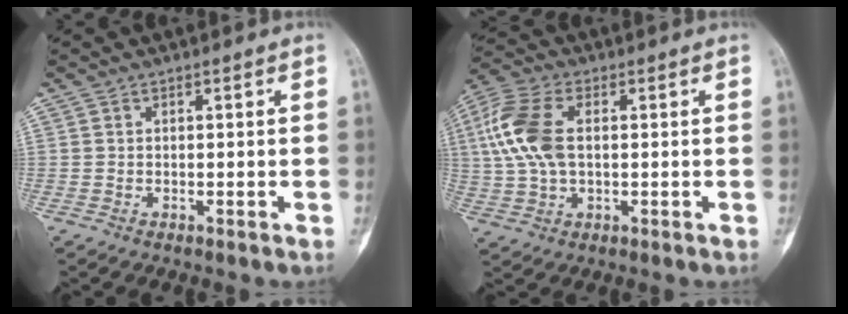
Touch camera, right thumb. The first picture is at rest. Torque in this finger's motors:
{"motor_torque": [0.11, 0.28, 1.32, 0.24, 0.27]}